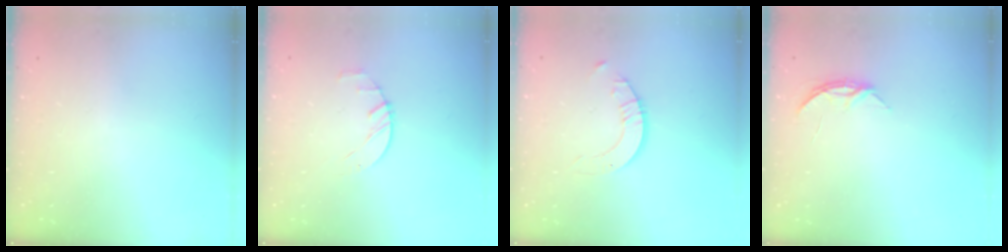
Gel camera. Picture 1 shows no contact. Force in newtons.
{"total": 2.5, "press": 2.5, "slide": 0.4}
{"total": 2.0, "press": 2.0, "slide": 0.2}
{"total": 3.7, "press": 3.7, "slide": 0.4}